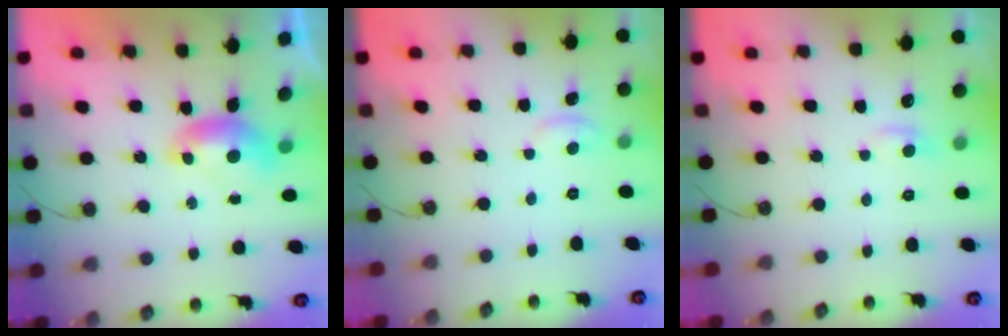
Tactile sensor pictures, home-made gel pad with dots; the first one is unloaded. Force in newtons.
{"total": 2.6, "press": 2.6, "slide": 0.3}
{"total": 0.6, "press": 0.3, "slide": 0.6}